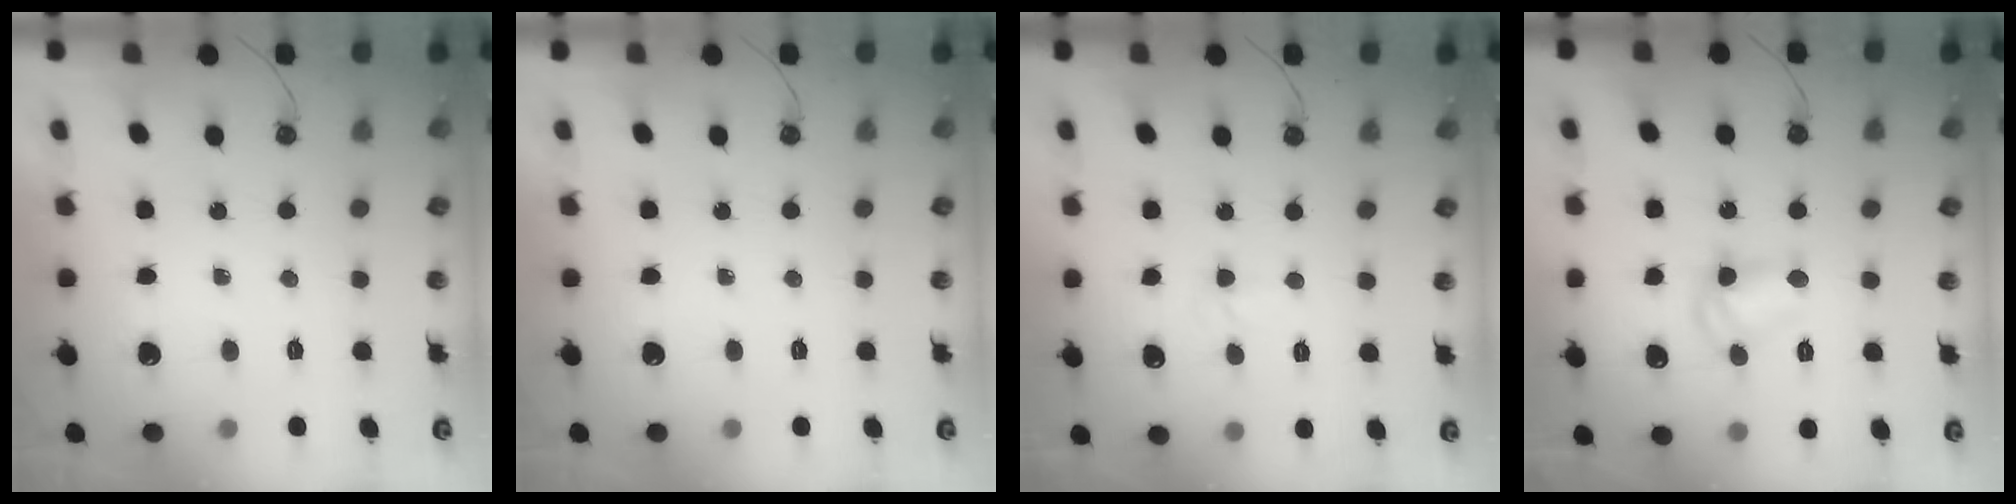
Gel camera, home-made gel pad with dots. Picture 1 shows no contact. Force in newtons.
{"total": 0.0}
{"total": 2.5, "press": 2.4, "slide": 0.9}
{"total": 9.9, "press": 9.9, "slide": 0.6}